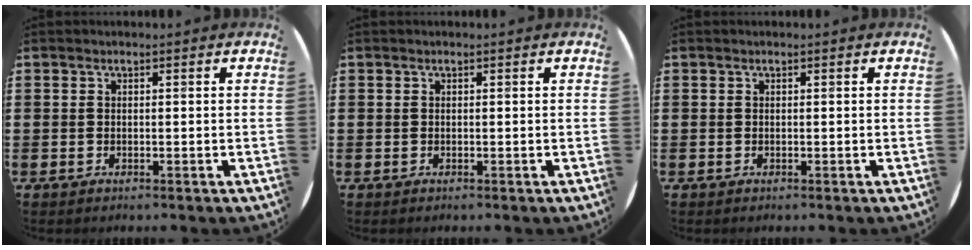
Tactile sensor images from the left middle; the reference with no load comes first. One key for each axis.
{"total": 0.0}
{"total": 0.0}